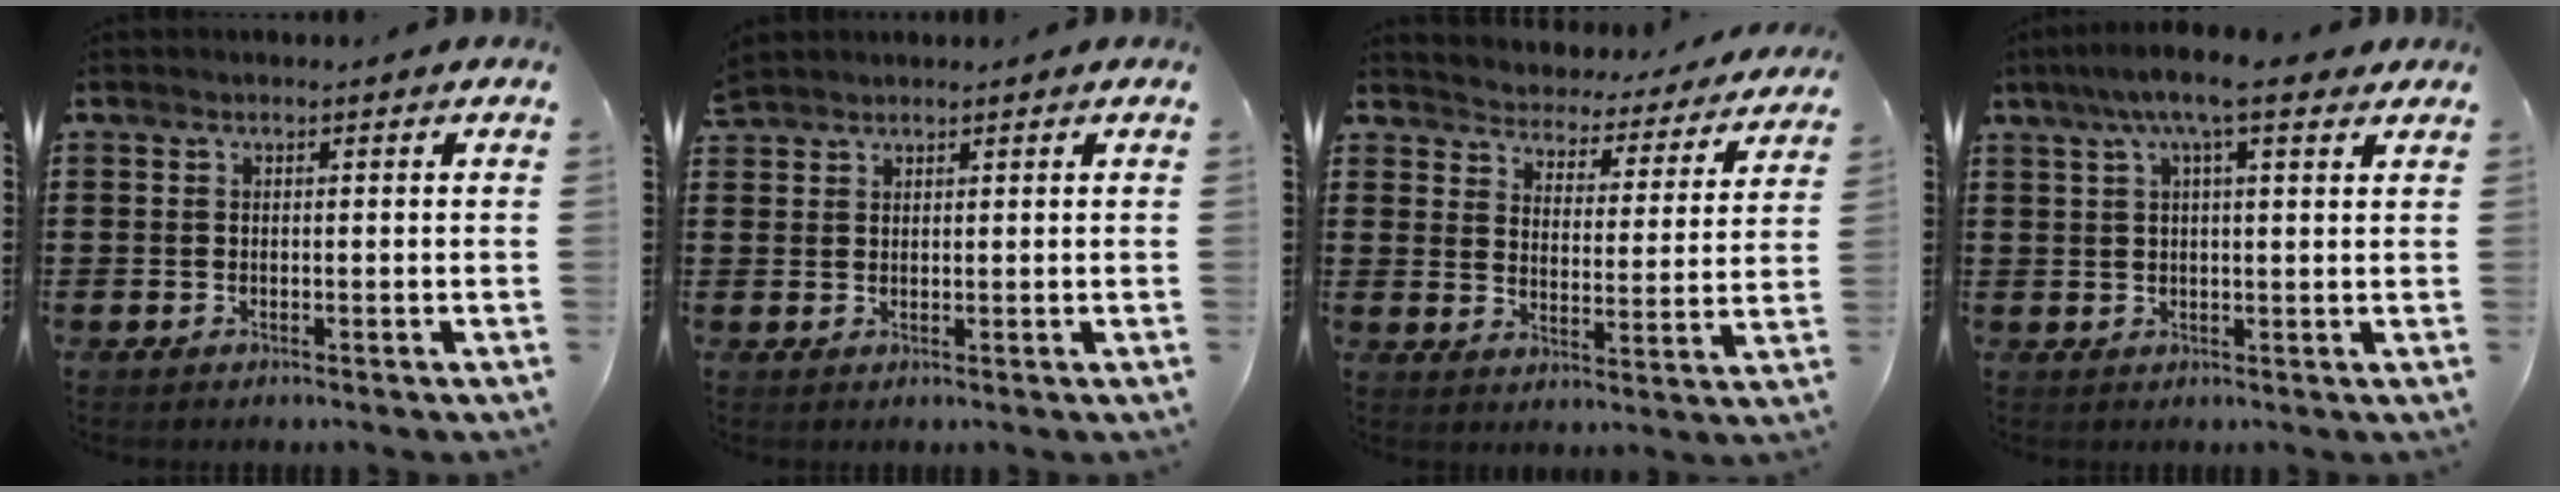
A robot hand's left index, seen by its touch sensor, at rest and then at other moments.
{"total": 1.8, "force": [1.8, 0.4, 0.0], "torque": [-0.004, 0.001, 0.036]}
{"total": 3.3, "force": [3.2, 0.2, -0.4], "torque": [-0.017, -0.036, 0.047]}
{"total": 7.5, "force": [4.9, 1.5, 5.4], "torque": [-0.110, 0.002, 0.084]}